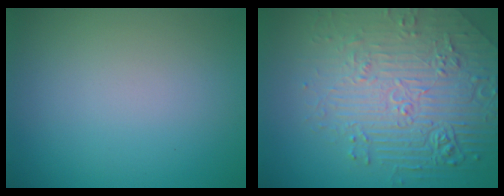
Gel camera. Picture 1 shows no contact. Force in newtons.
{"total": 7.2, "press": 5.7, "slide": 4.4}